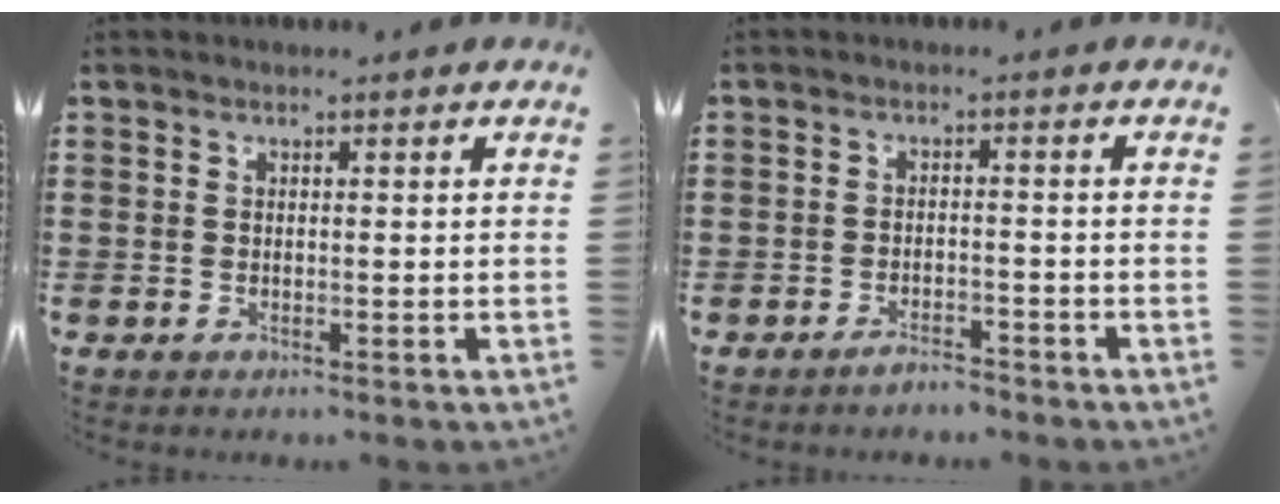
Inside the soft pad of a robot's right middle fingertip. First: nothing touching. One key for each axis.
{"total": 2.3, "fx": -2.1, "fy": 0.5, "fz": 0.5, "tx": -0.012, "ty": 0.002, "tz": -0.042}